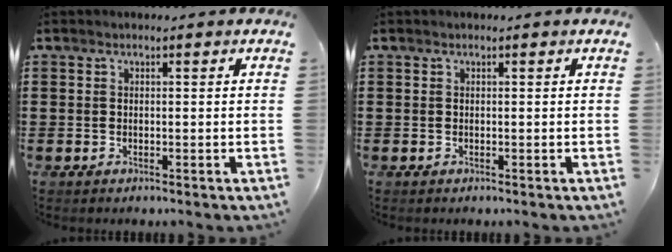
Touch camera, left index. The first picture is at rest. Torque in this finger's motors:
{"motor_torque": [0.00, 0.00, 0.00, 0.00]}